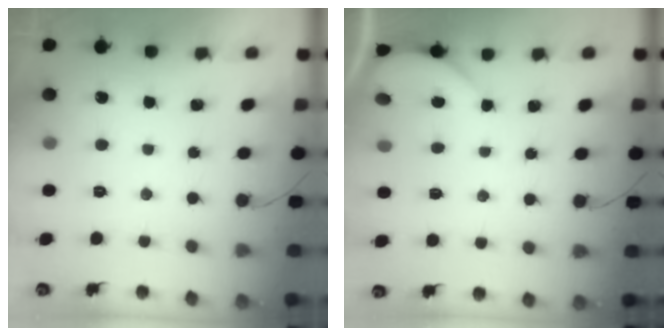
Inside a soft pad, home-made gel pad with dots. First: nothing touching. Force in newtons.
{"total": 2.7, "press": 2.7, "slide": 0.3}